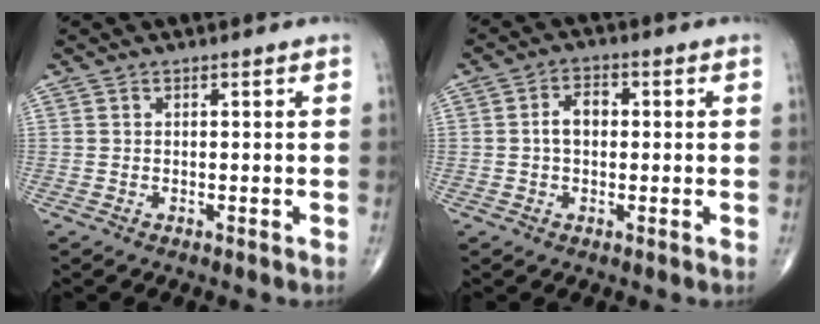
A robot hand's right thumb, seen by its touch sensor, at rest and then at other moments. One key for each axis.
{"total": 4.2, "fx": 0.1, "fy": 2.7, "fz": 3.1, "tx": -0.051, "ty": 0.016, "tz": -0.004}